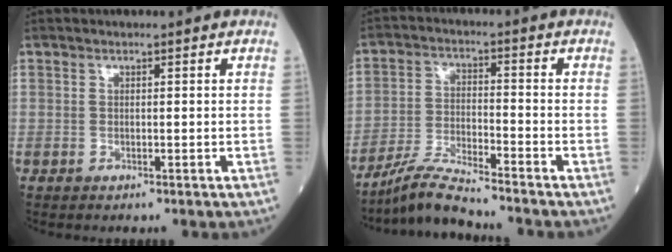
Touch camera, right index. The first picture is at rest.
{"total": 7.2, "force": [-6.7, -0.6, 2.5], "torque": [-0.055, -0.020, -0.127]}